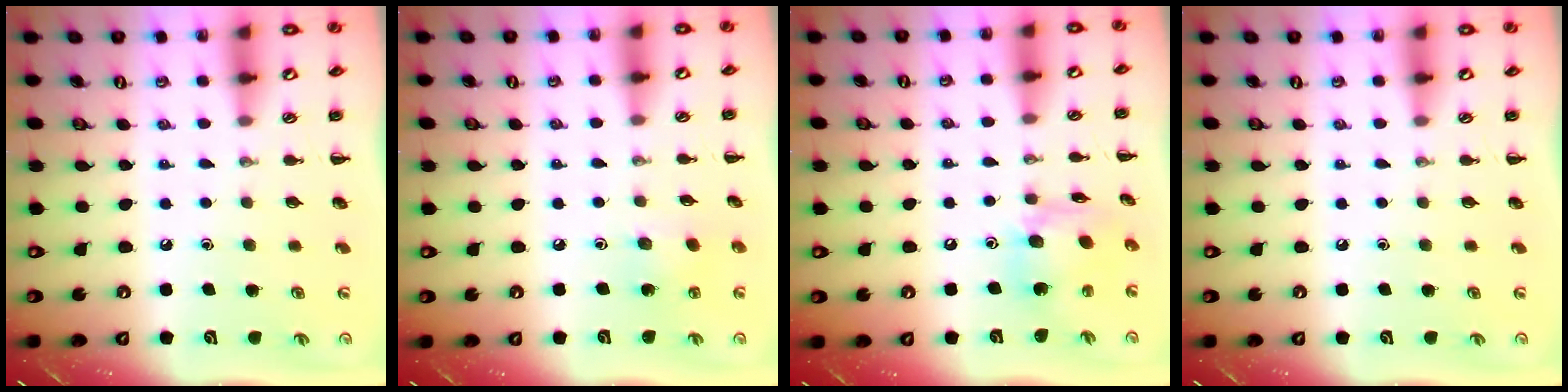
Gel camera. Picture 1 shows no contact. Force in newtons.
{"total": 4.0, "press": 3.9, "slide": 0.9}
{"total": 11.4, "press": 11.3, "slide": 0.9}
{"total": 0.0}